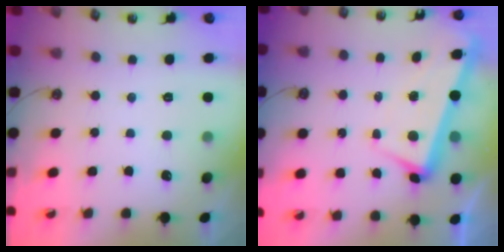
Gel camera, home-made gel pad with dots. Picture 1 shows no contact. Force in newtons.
{"total": 2.0, "press": 1.6, "slide": 1.1}